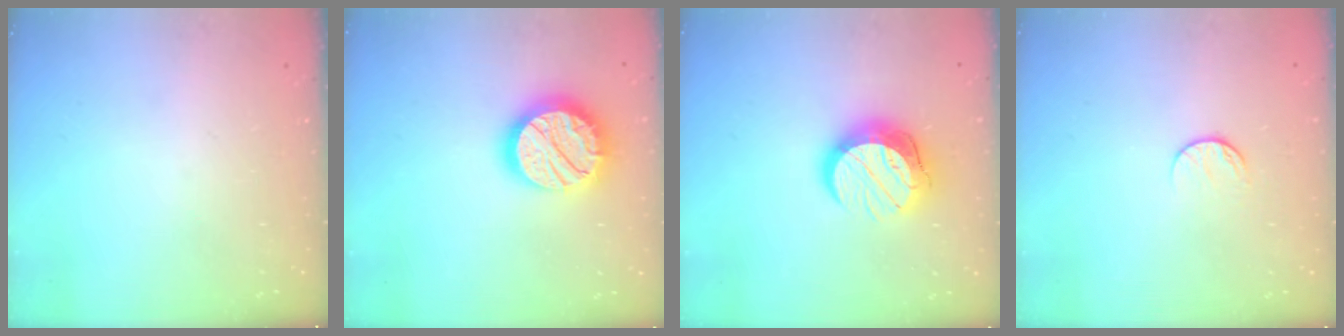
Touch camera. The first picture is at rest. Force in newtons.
{"total": 19.0, "press": 18.9, "slide": 1.4}
{"total": 13.6, "press": 13.6, "slide": 1.2}
{"total": 7.5, "press": 7.5, "slide": 0.9}